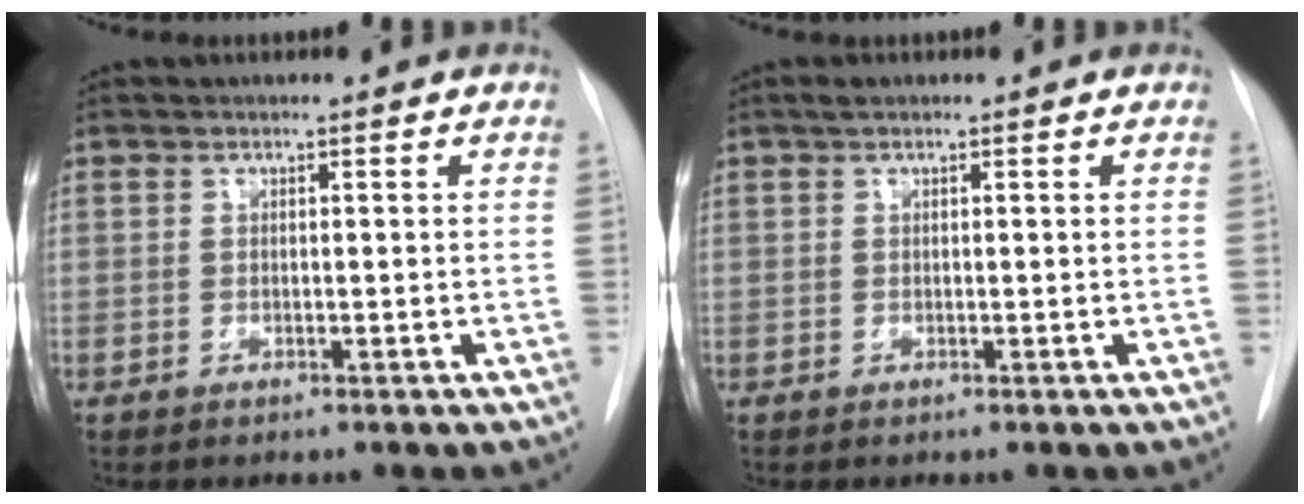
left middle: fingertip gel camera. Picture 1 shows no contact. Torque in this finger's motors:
{"motor_torque": [0.29, -0.25, -0.03, 0.00]}